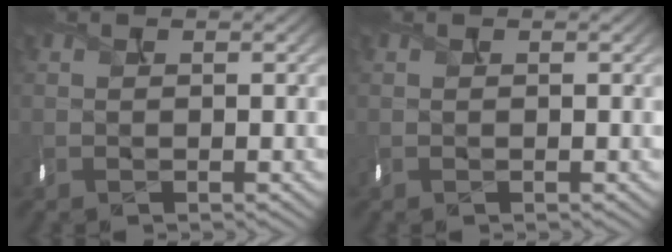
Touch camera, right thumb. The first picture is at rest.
{"total": 0.0}